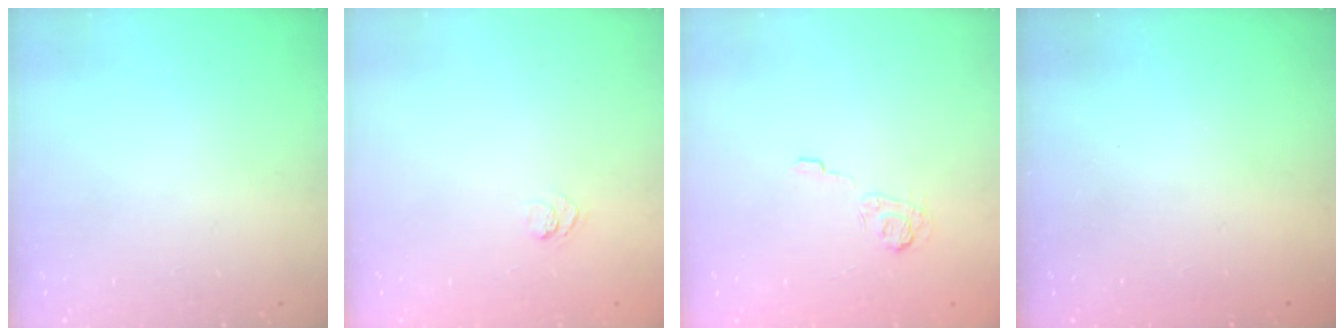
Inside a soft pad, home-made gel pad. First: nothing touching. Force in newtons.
{"total": 3.2, "press": 3.0, "slide": 1.0}
{"total": 3.3, "press": 2.9, "slide": 1.6}
{"total": 2.4, "press": 2.2, "slide": 0.8}